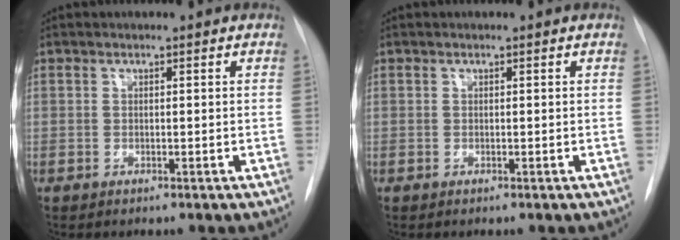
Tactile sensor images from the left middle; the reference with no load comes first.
{"total": 0.0}